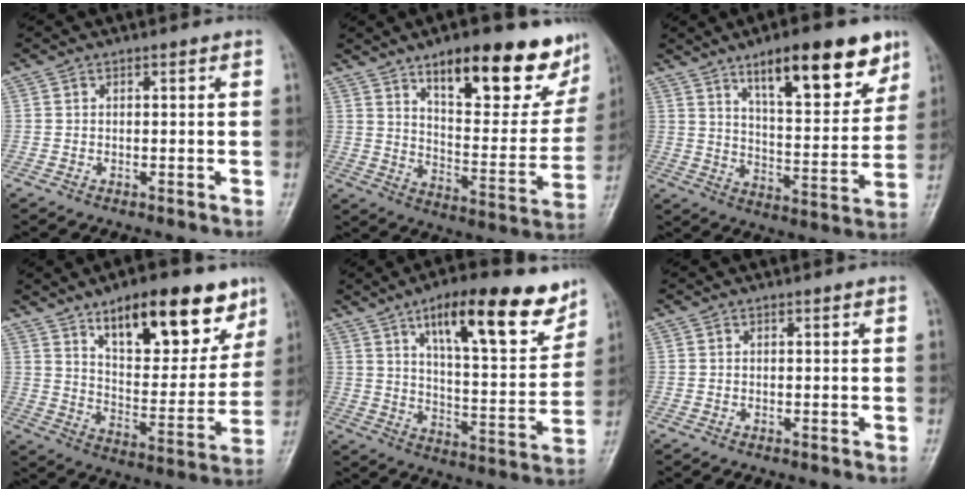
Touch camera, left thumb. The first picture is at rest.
{"total": 22.8, "force": [14.5, 8.4, 15.6], "torque": [-0.156, -0.064, 0.211]}
{"total": 17.7, "force": [10.8, 5.7, 12.8], "torque": [-0.148, -0.053, 0.169]}
{"total": 20.4, "force": [12.4, 8.5, 13.9], "torque": [-0.150, -0.056, 0.197]}
{"total": 19.4, "force": [11.5, 6.2, 14.3], "torque": [-0.170, -0.052, 0.179]}
{"total": 0.0}